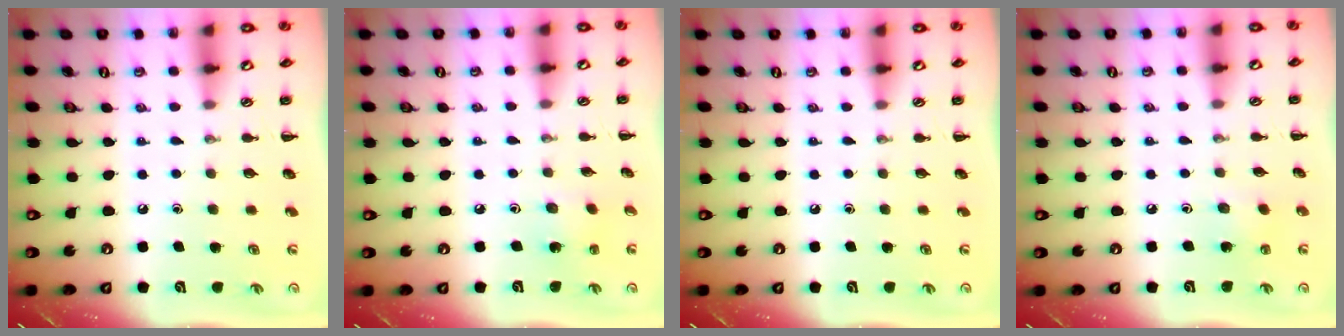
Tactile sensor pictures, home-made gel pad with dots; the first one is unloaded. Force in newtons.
{"total": 2.3, "press": 2.1, "slide": 0.8}
{"total": 0.0}
{"total": 2.2, "press": 2.1, "slide": 0.7}